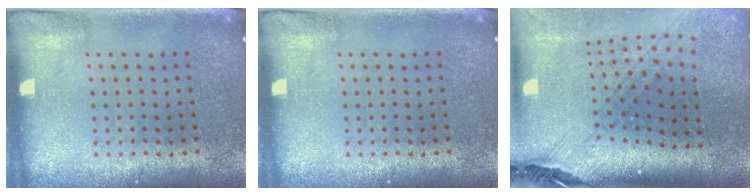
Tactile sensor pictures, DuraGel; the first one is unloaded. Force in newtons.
{"total": 0.0}
{"total": 3.0, "press": 2.2, "slide": 2.1}